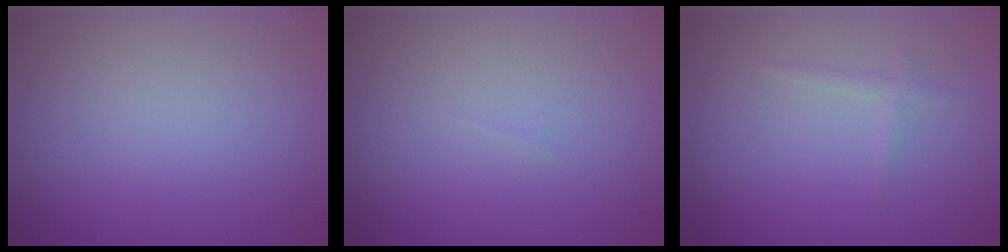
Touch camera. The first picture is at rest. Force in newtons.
{"total": 0.0}
{"total": 0.8, "press": 0.8, "slide": 0.0}